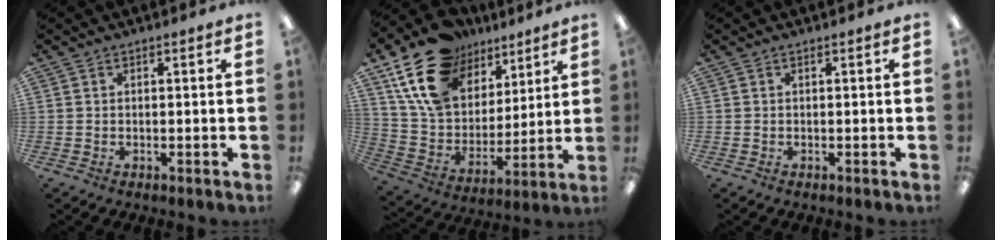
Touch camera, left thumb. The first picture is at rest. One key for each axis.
{"total": 21.4, "fx": 12.9, "fy": 13.7, "fz": 10.3, "tx": -0.188, "ty": -0.056, "tz": 0.242}
{"total": 0.0}